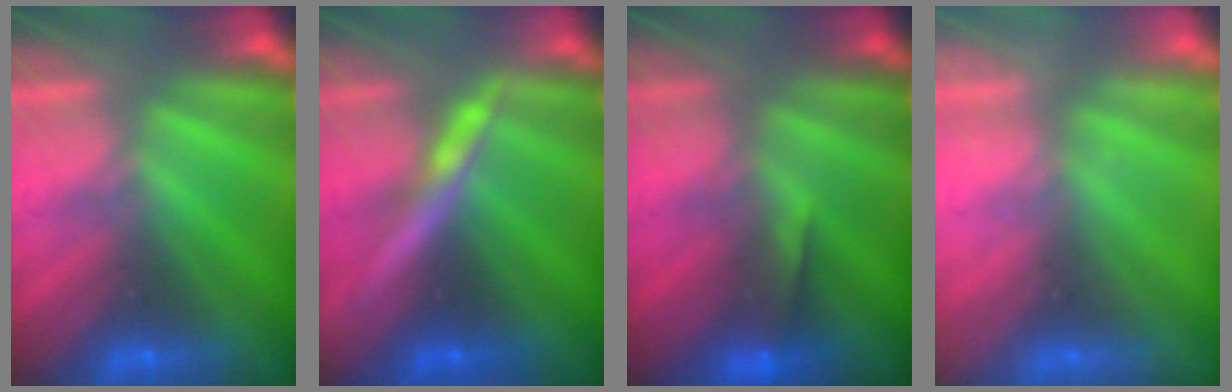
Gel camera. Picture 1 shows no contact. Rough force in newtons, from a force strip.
{"total": 2.9}
{"total": 4.6}
{"total": 2.2}